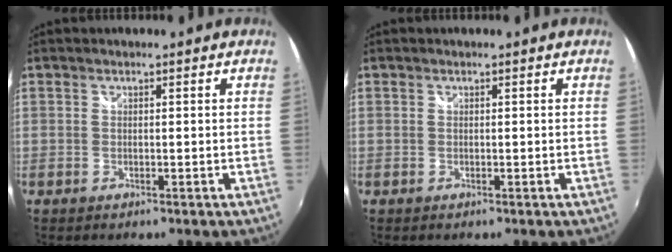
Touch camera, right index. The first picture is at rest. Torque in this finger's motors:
{"motor_torque": [0.06, 0.09, 0.04, 0.01]}